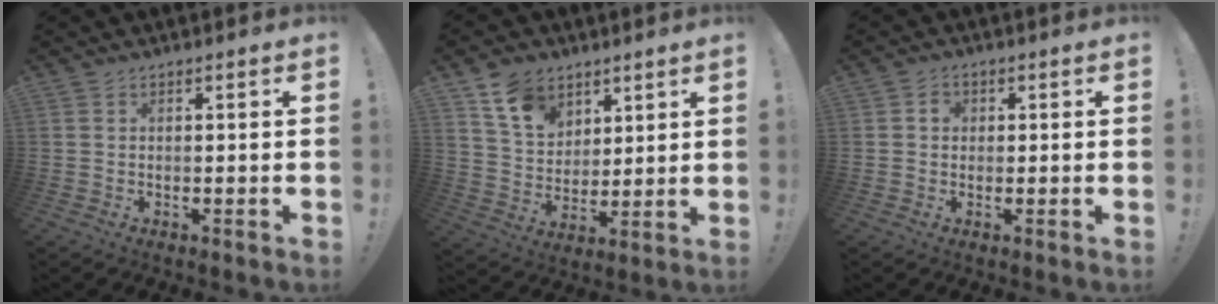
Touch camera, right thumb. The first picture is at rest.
{"total": 11.7, "force": [7.4, 8.0, 4.3], "torque": [-0.073, -0.042, 0.146]}
{"total": 2.2, "force": [0.0, 1.9, 1.1], "torque": [-0.017, 0.007, -0.002]}